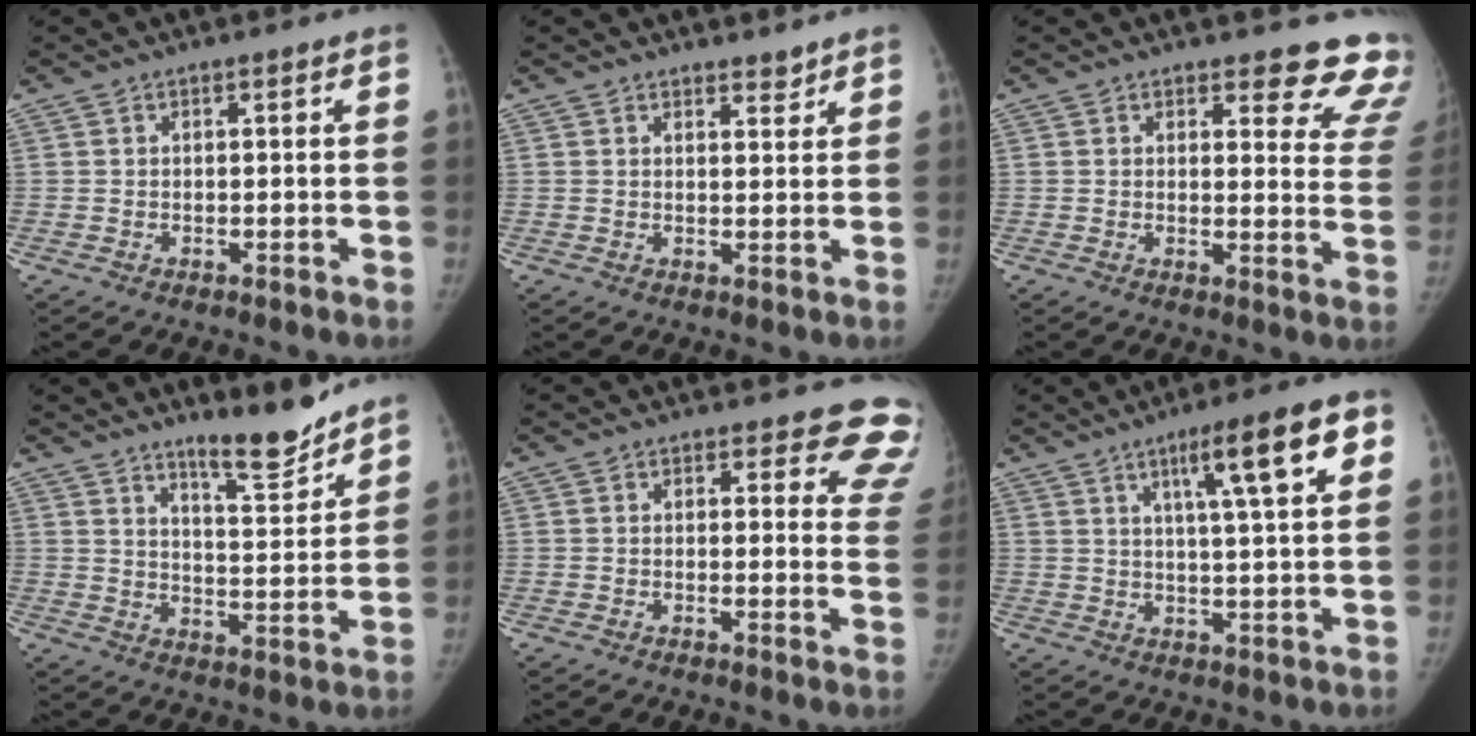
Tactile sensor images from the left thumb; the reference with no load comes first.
{"total": 2.3, "force": [2.1, 0.9, 0.4], "torque": [0.015, -0.015, 0.027]}
{"total": 13.4, "force": [12.4, 4.2, 2.8], "torque": [0.029, -0.113, 0.104]}
{"total": 9.4, "force": [8.0, 1.6, 4.7], "torque": [-0.050, -0.068, 0.130]}
{"total": 10.7, "force": [9.5, 4.2, 2.4], "torque": [0.035, -0.063, 0.067]}
{"total": 12.3, "force": [5.5, 1.7, 10.9], "torque": [-0.155, -0.007, 0.081]}